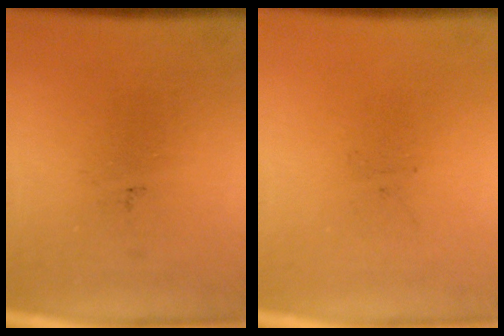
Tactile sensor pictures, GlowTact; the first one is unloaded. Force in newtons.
{"total": 0.0}